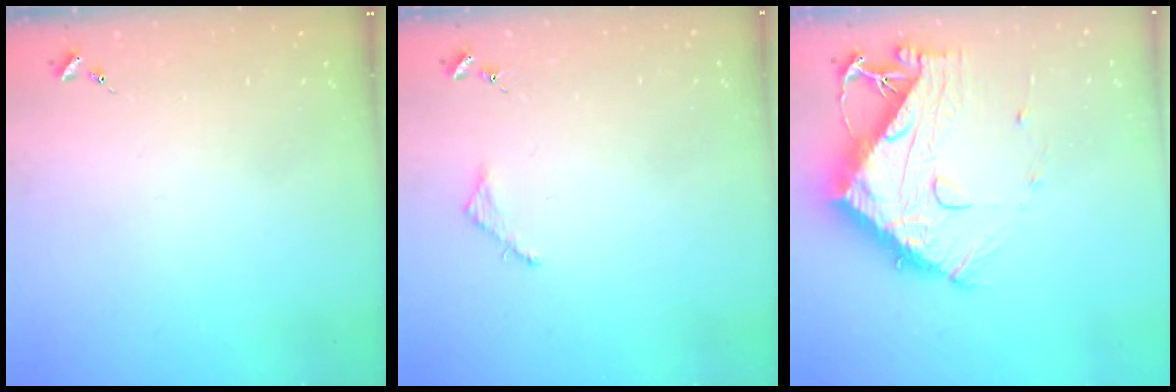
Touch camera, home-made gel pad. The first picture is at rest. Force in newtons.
{"total": 2.5, "press": 2.5, "slide": 0.2}
{"total": 14.2, "press": 14.1, "slide": 1.2}